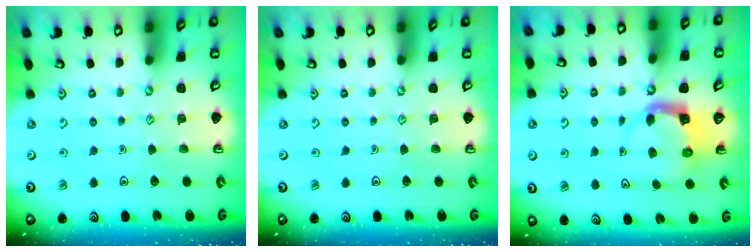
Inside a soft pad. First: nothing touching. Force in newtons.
{"total": 0.0}
{"total": 3.6, "press": 3.6, "slide": 0.7}